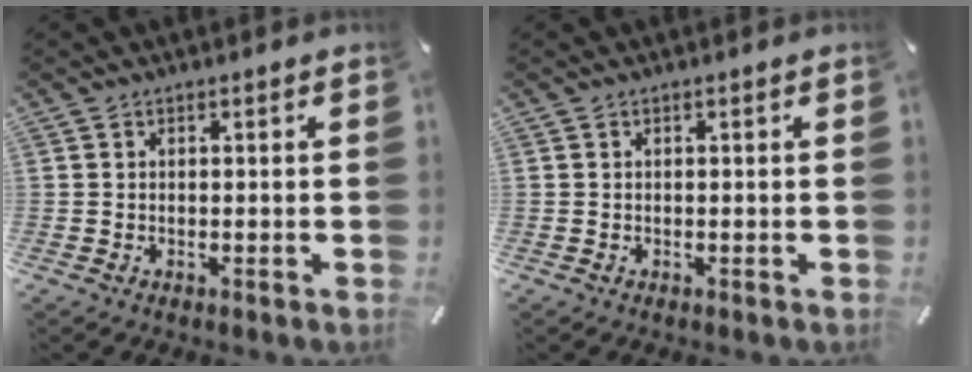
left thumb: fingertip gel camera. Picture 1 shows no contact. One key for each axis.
{"total": 0.0}